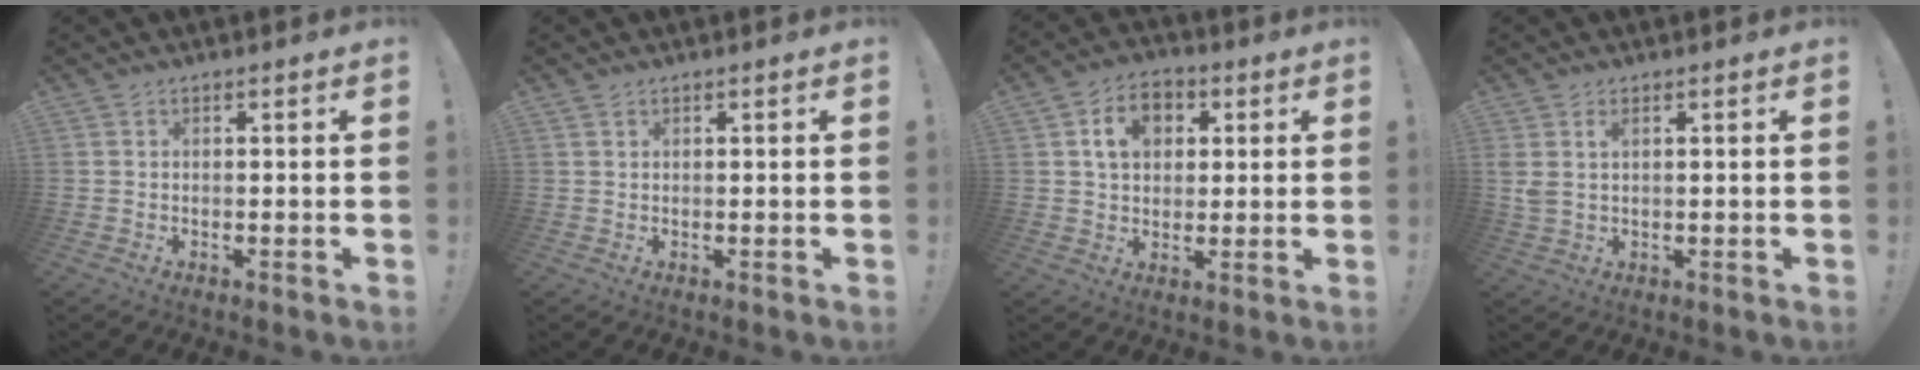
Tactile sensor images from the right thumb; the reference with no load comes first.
{"total": 0.8, "force": [0.6, 0.5, 0.2], "torque": [-0.003, 0.000, 0.012]}
{"total": 9.2, "force": [3.0, 7.0, 5.1], "torque": [-0.079, 0.005, 0.056]}
{"total": 3.3, "force": [1.5, 1.4, 2.6], "torque": [-0.042, -0.004, 0.025]}